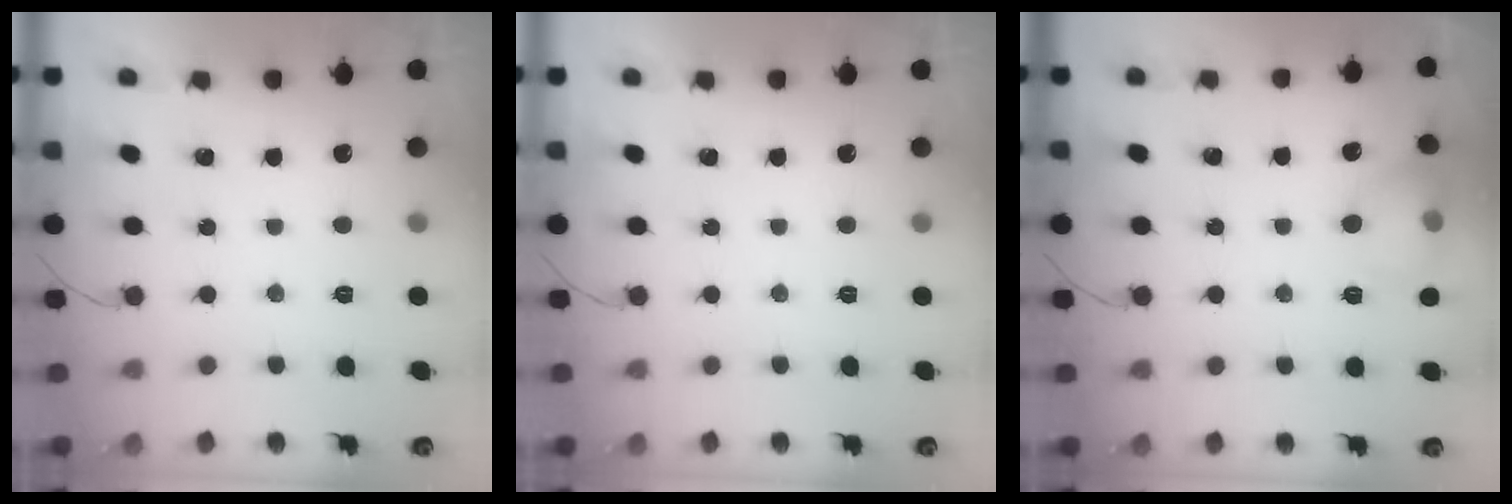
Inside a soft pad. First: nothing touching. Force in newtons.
{"total": 0.0}
{"total": 9.7, "press": 9.6, "slide": 1.4}